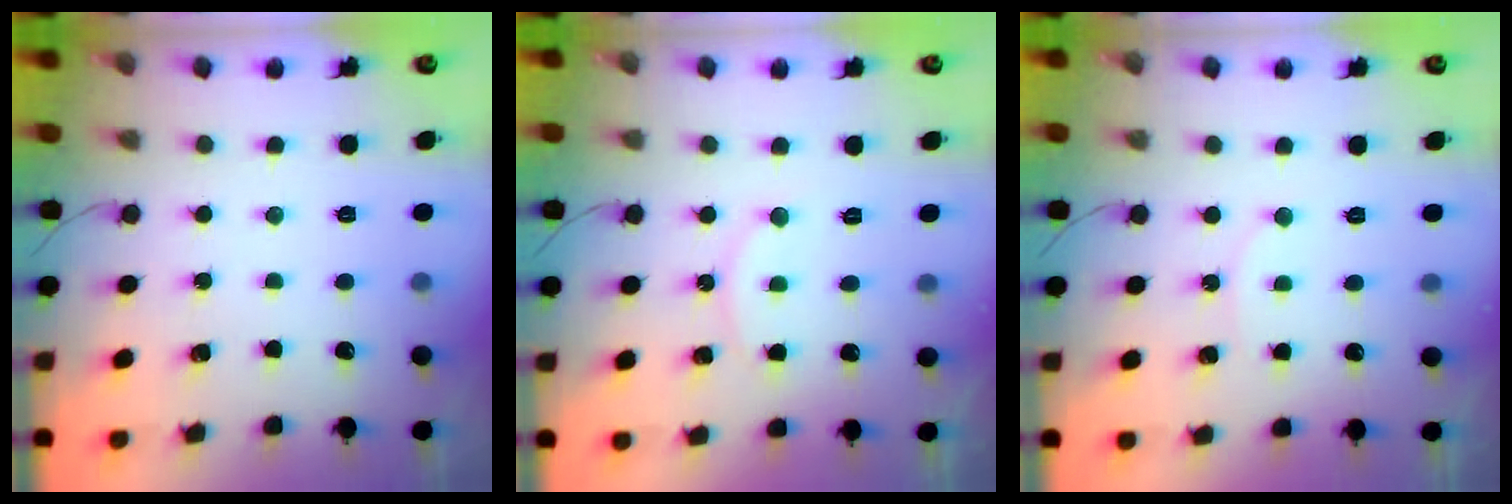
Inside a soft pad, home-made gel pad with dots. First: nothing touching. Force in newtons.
{"total": 7.7, "press": 7.7, "slide": 0.2}
{"total": 3.6, "press": 3.5, "slide": 0.6}